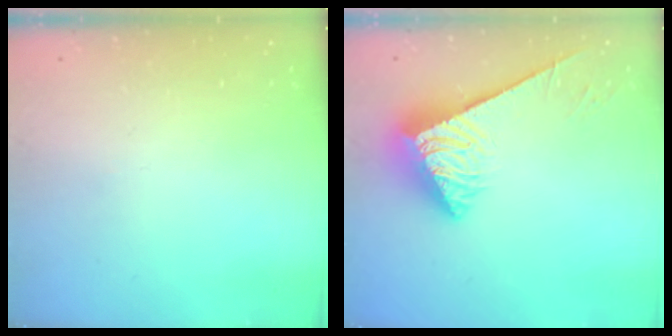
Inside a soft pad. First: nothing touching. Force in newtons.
{"total": 5.2, "press": 5.1, "slide": 0.5}